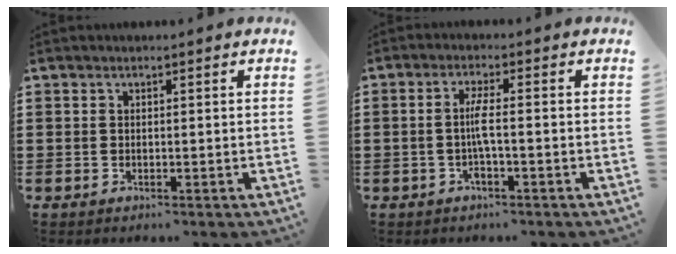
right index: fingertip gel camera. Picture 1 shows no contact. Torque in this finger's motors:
{"motor_torque": [2.14, 0.00, 0.27, 0.12]}